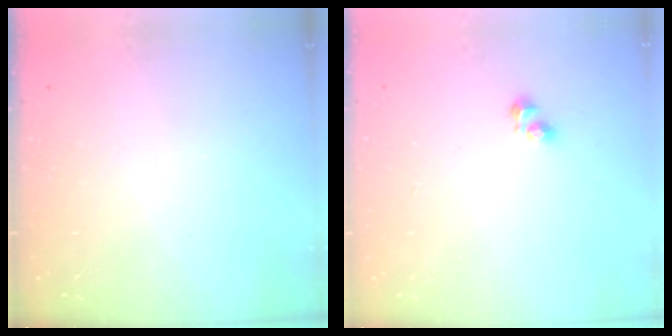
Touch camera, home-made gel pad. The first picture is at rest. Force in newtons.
{"total": 2.7, "press": 2.6, "slide": 0.3}